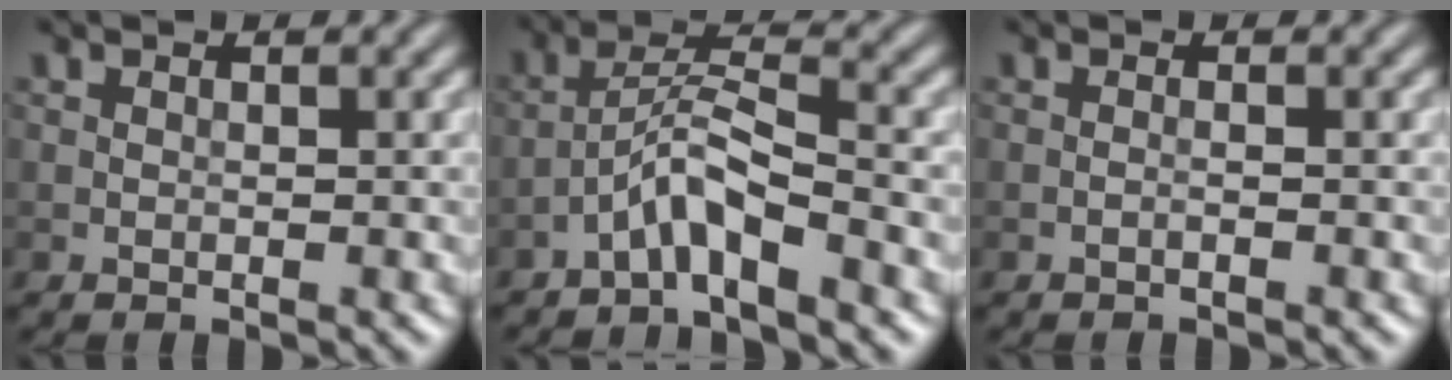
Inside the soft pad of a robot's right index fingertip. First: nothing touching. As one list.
[{"total": 3.9, "force": [-2.7, 0.5, 2.8], "torque": [-0.059, 0.017, -0.056]}, {"total": 0.6, "force": [-0.3, 0.1, 0.4], "torque": [-0.008, -0.001, -0.011]}]